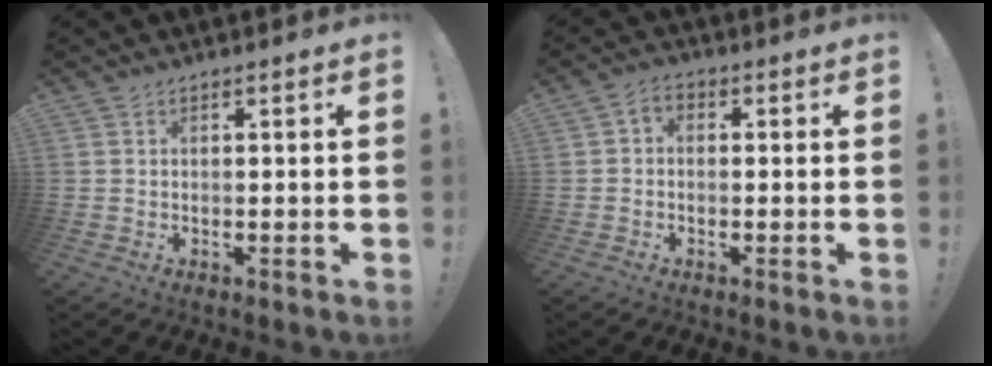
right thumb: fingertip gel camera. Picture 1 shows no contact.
{"total": 2.4, "force": [-1.0, 1.6, 1.4], "torque": [-0.020, 0.006, -0.019]}